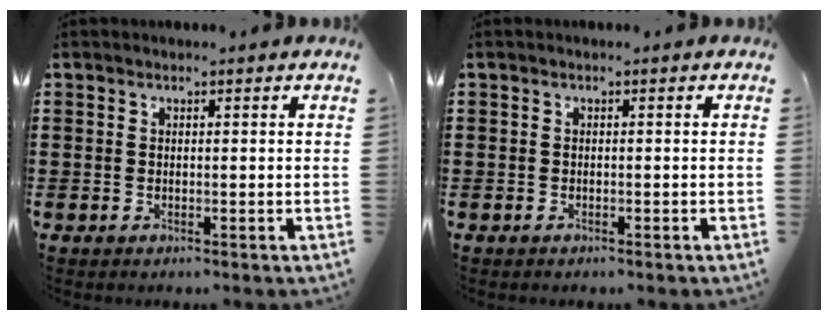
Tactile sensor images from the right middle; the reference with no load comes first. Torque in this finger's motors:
{"motor_torque": [0.02, -0.02, -0.04, -0.01]}